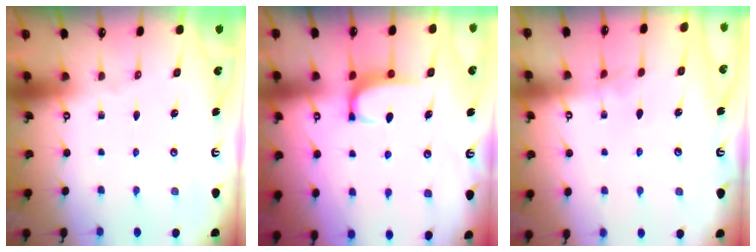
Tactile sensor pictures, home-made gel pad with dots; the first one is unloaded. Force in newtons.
{"total": 2.1, "press": 2.1, "slide": 0.1}
{"total": 3.0, "press": 3.0, "slide": 0.3}